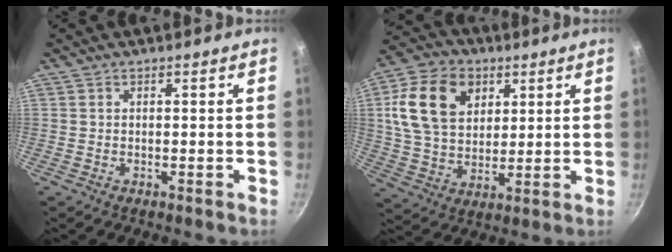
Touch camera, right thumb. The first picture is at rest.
{"total": 16.5, "force": [5.3, 11.9, 10.1], "torque": [-0.168, -0.004, 0.092]}